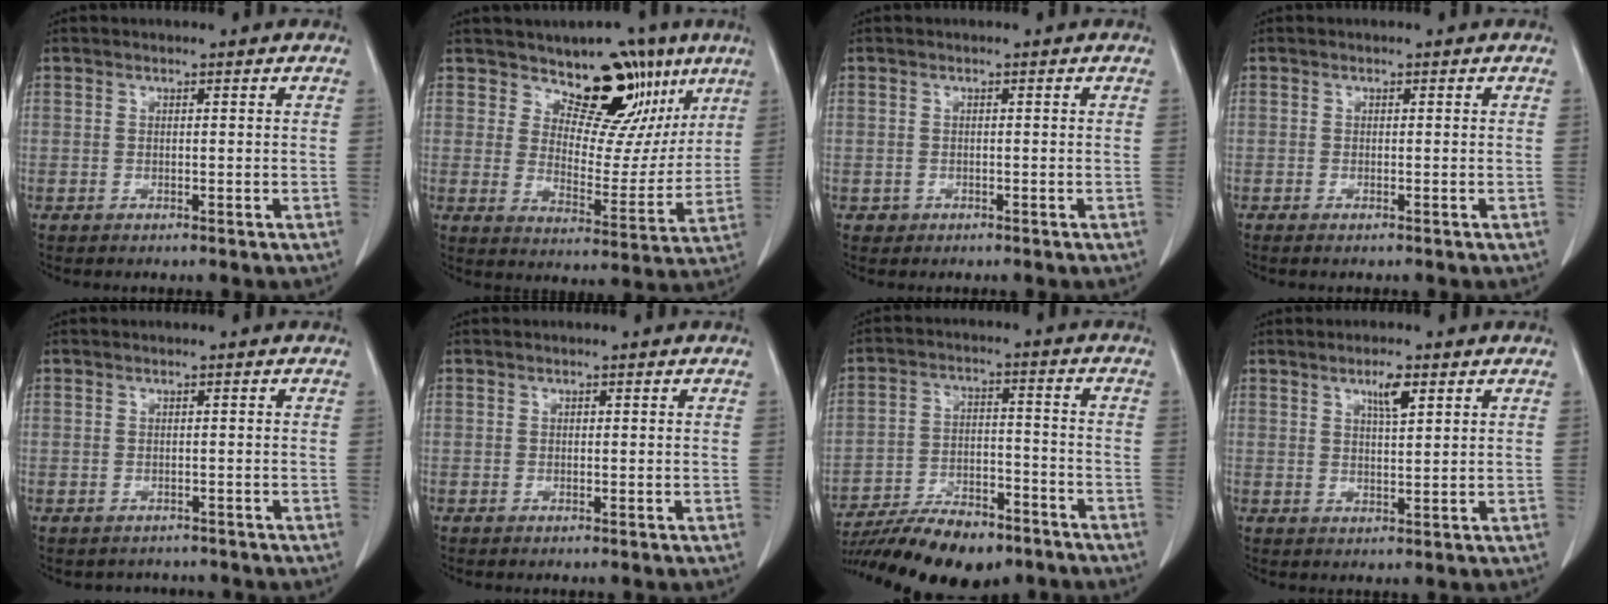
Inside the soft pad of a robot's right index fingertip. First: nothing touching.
{"total": 12.4, "force": [8.5, 6.6, 6.1], "torque": [-0.064, -0.008, 0.121]}
{"total": 1.0, "force": [-0.4, 0.9, 0.0], "torque": [-0.004, 0.005, -0.004]}
{"total": 0.7, "force": [-0.5, 0.0, 0.5], "torque": [-0.012, -0.001, -0.007]}
{"total": 2.4, "force": [-1.9, 1.3, -0.3], "torque": [-0.003, 0.005, -0.028]}
{"total": 0.0}
{"total": 15.8, "force": [-12.8, 5.2, 7.7], "torque": [-0.132, 0.004, -0.205]}
{"total": 3.5, "force": [2.0, 0.6, 2.9], "torque": [-0.051, -0.001, 0.035]}